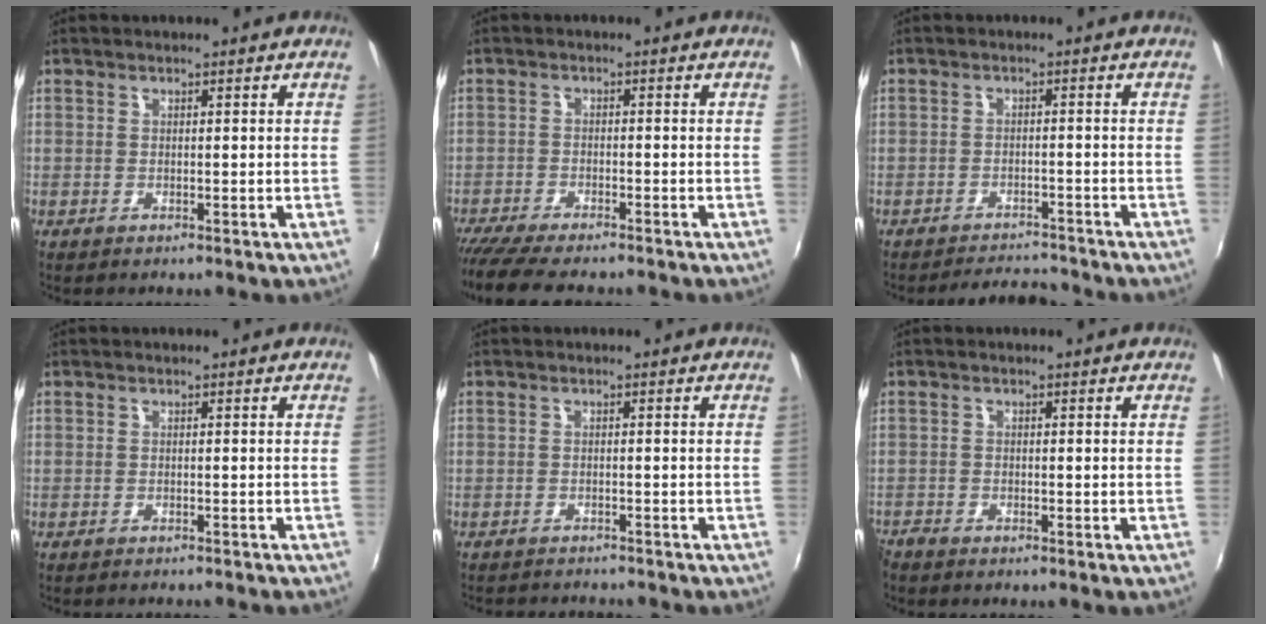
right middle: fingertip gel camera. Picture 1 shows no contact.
{"total": 9.0, "force": [-7.9, 1.0, 4.2], "torque": [-0.101, -0.035, -0.133]}
{"total": 5.6, "force": [-5.4, 0.9, 0.9], "torque": [-0.032, 0.011, -0.078]}
{"total": 1.9, "force": [-1.7, 0.2, 0.6], "torque": [-0.019, -0.010, -0.029]}
{"total": 5.1, "force": [-4.9, 0.4, 1.4], "torque": [-0.040, -0.010, -0.073]}
{"total": 2.2, "force": [-2.1, 0.7, 0.3], "torque": [-0.013, -0.010, -0.045]}